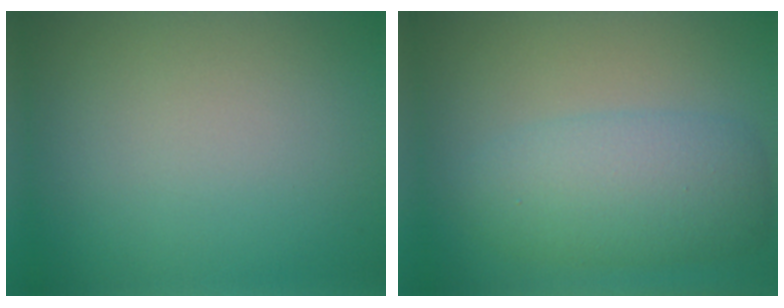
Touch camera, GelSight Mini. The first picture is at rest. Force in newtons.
{"total": 5.5, "press": 5.5, "slide": 0.1}